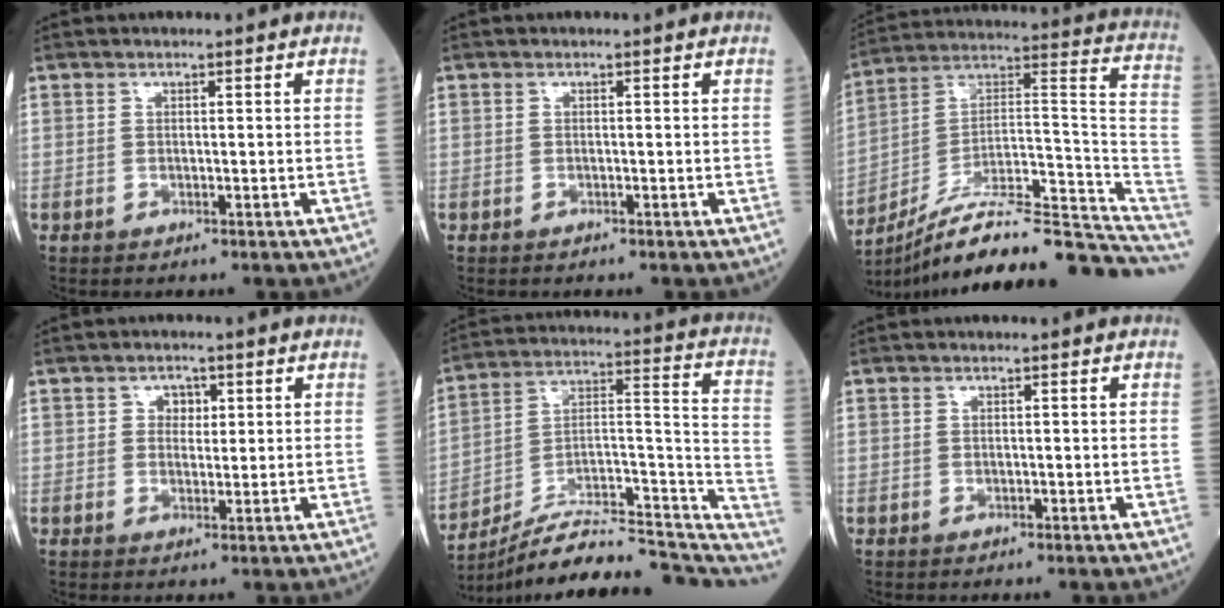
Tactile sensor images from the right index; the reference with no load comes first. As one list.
[{"total": 0.0}, {"total": 23.3, "force": [-19.5, 3.1, 12.5], "torque": [-0.121, 0.052, -0.295]}, {"total": 2.2, "force": [0.7, 1.7, 1.3], "torque": [-0.013, 0.002, 0.009]}, {"total": 23.2, "force": [-20.6, 5.3, 9.3], "torque": [-0.101, 0.061, -0.307]}, {"total": 0.0}]